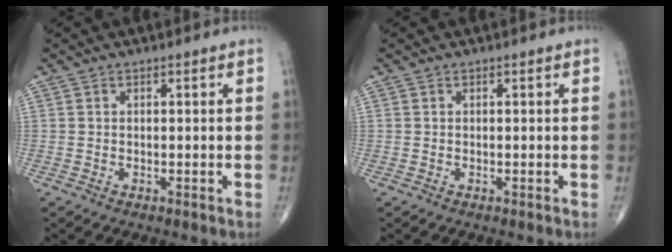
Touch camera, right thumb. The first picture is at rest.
{"total": 0.0}